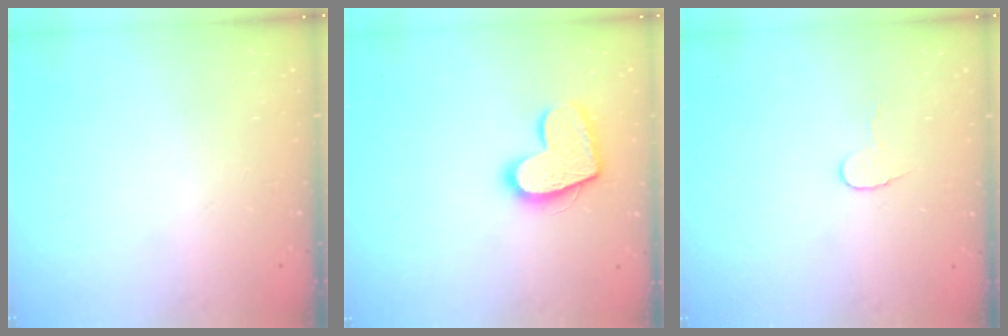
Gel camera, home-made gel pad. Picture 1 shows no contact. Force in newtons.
{"total": 14.3, "press": 14.3, "slide": 1.1}
{"total": 5.6, "press": 5.6, "slide": 0.5}